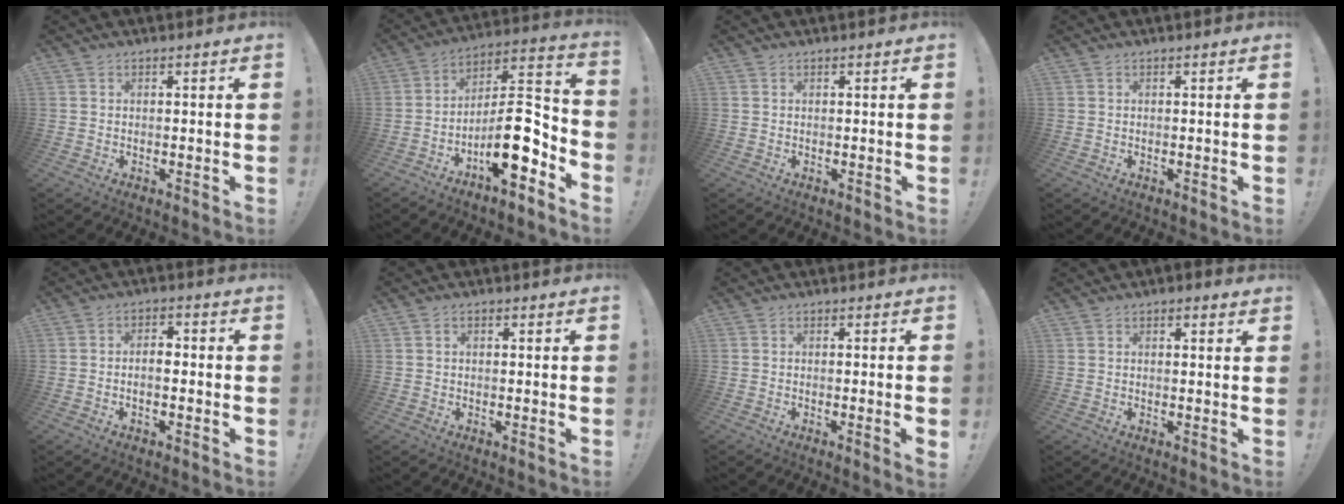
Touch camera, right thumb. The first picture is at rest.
{"total": 15.3, "force": [-6.7, 5.0, 12.9], "torque": [-0.208, 0.031, -0.103]}
{"total": 0.0}
{"total": 0.0}
{"total": 3.8, "force": [-1.3, 2.1, 2.9], "torque": [-0.043, 0.008, -0.026]}
{"total": 0.9, "force": [0.0, 0.7, 0.5], "torque": [-0.003, 0.001, -0.001]}
{"total": 2.4, "force": [-0.4, -0.4, 2.3], "torque": [-0.045, -0.001, -0.005]}
{"total": 1.3, "force": [0.7, 1.0, 0.5], "torque": [0.005, -0.004, 0.011]}